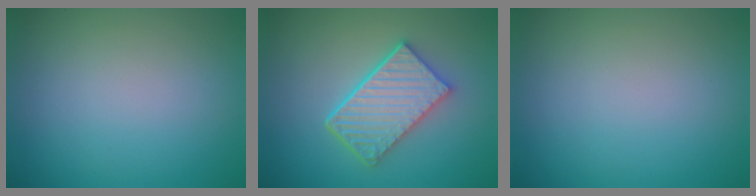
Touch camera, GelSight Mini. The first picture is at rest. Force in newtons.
{"total": 5.5, "press": 4.2, "slide": 3.6}
{"total": 0.0}